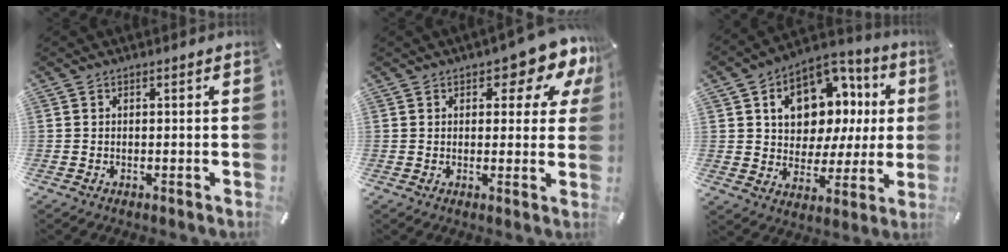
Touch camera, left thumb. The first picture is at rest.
{"total": 8.6, "force": [4.7, 3.9, 6.0], "torque": [-0.070, -0.029, 0.074]}
{"total": 14.4, "force": [5.1, 11.0, 7.9], "torque": [-0.121, -0.034, 0.096]}